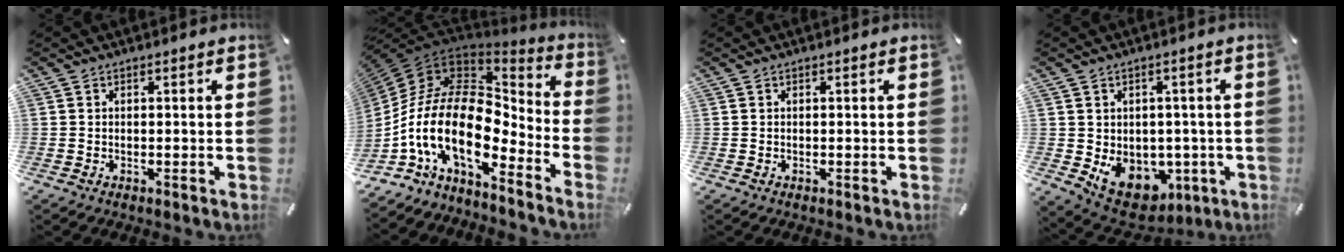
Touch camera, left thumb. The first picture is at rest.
{"total": 20.3, "force": [-5.6, 11.0, 16.1], "torque": [-0.361, -0.021, -0.103]}
{"total": 0.0}
{"total": 10.0, "force": [-2.2, 8.8, 4.4], "torque": [-0.041, 0.000, -0.027]}